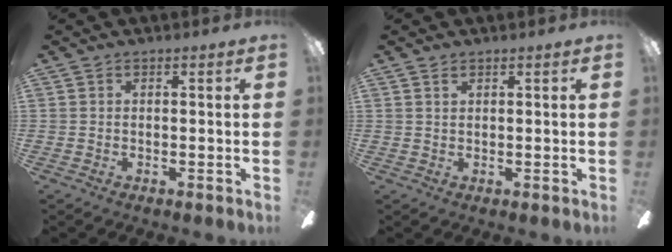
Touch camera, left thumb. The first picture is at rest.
{"total": 1.1, "force": [0.9, 0.6, 0.5], "torque": [-0.012, 0.001, 0.016]}